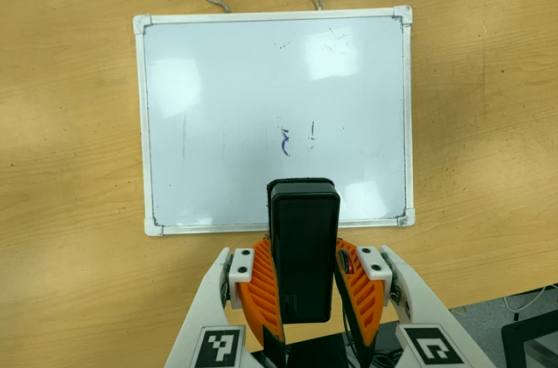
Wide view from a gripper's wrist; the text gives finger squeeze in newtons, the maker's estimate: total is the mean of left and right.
{"total": 6.2, "left": 5.6, "right": 6.9}